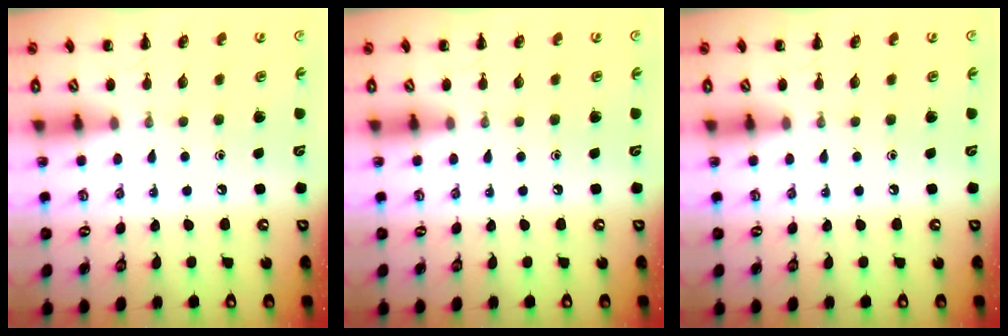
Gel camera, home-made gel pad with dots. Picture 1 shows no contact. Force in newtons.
{"total": 0.0}
{"total": 0.0}